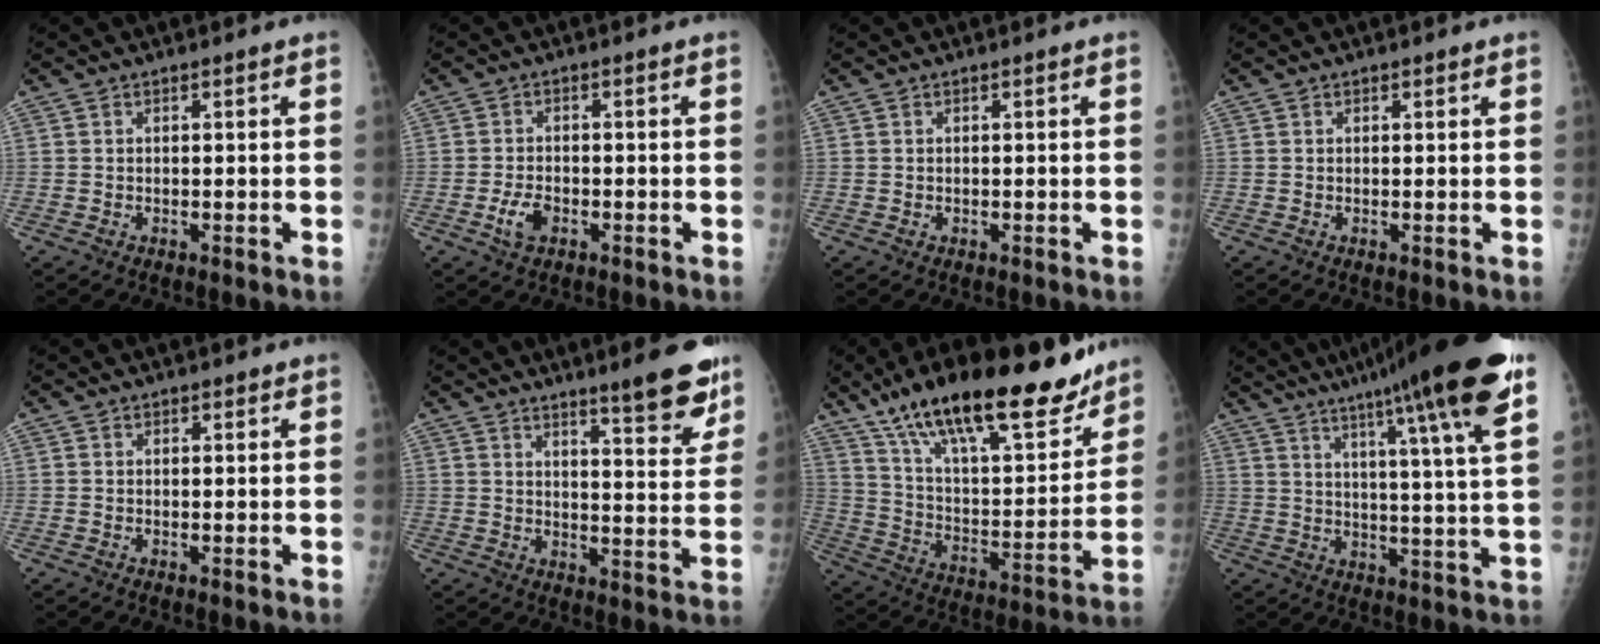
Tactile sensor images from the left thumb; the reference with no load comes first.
{"total": 3.8, "force": [-1.6, 2.3, 2.6], "torque": [-0.051, 0.007, -0.029]}
{"total": 0.0}
{"total": 0.6, "force": [0.4, 0.4, 0.2], "torque": [0.002, -0.001, 0.003]}
{"total": 0.9, "force": [0.5, 0.6, 0.3], "torque": [0.005, -0.001, 0.004]}
{"total": 11.5, "force": [8.2, 1.8, 7.8], "torque": [-0.076, -0.056, 0.115]}
{"total": 28.8, "force": [20.6, 9.4, 17.8], "torque": [-0.254, -0.064, 0.336]}
{"total": 22.0, "force": [13.8, 1.2, 17.1], "torque": [-0.246, -0.035, 0.187]}